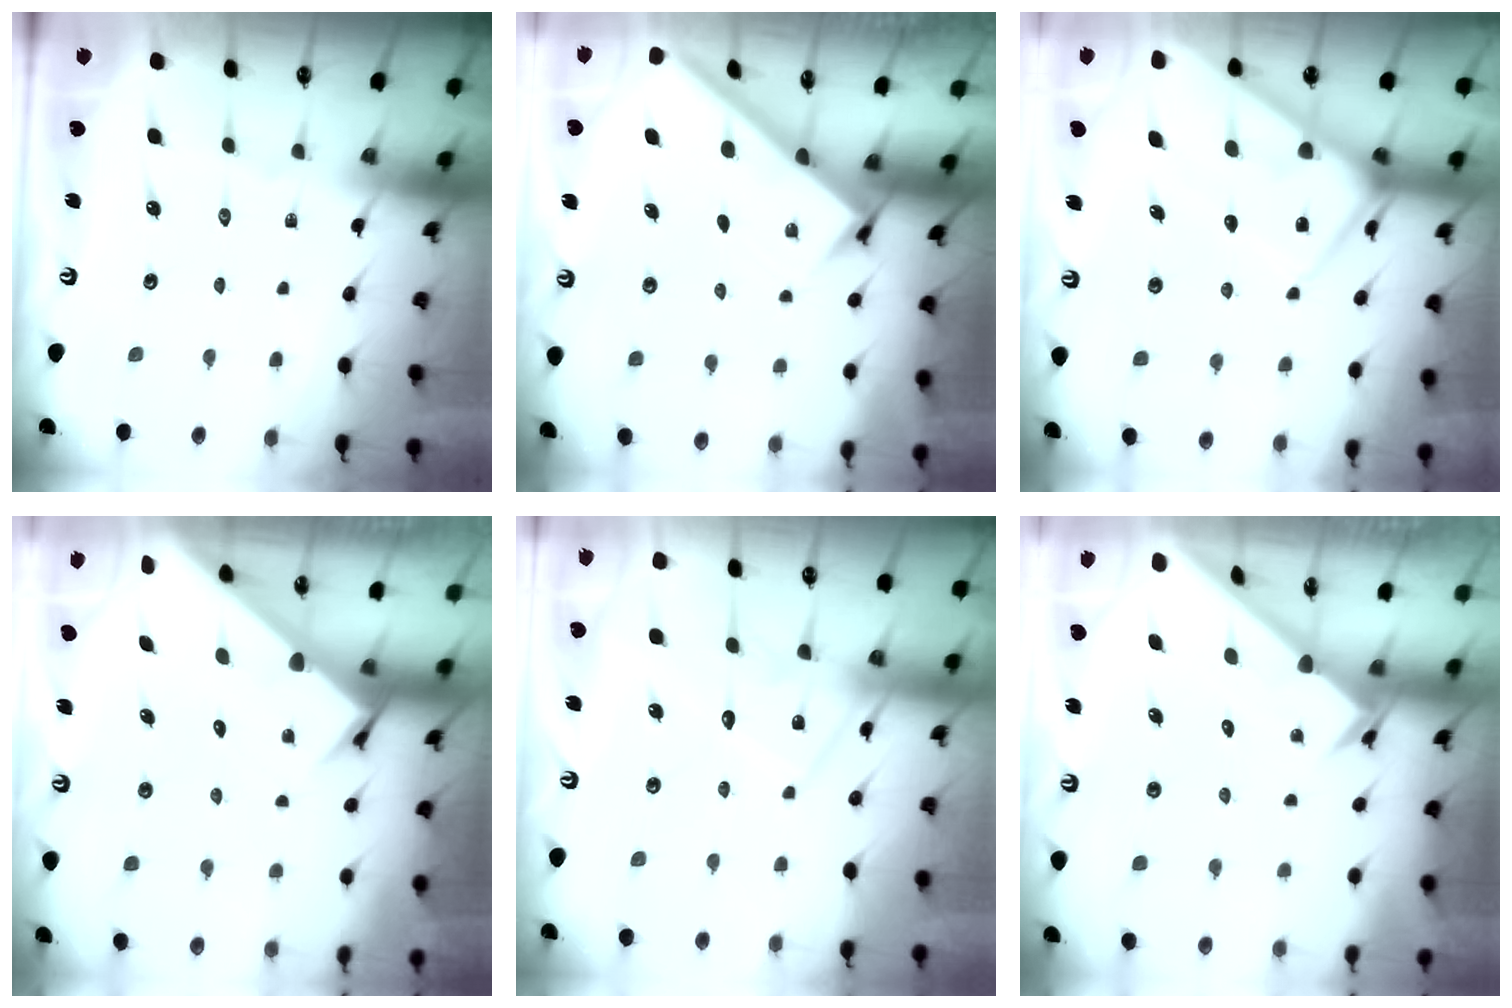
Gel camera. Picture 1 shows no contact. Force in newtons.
{"total": 2.5, "press": 2.5, "slide": 0.3}
{"total": 11.8, "press": 11.8, "slide": 1.2}
{"total": 3.6, "press": 3.6, "slide": 0.2}
{"total": 12.2, "press": 12.2, "slide": 0.8}
{"total": 2.5, "press": 2.5, "slide": 0.2}